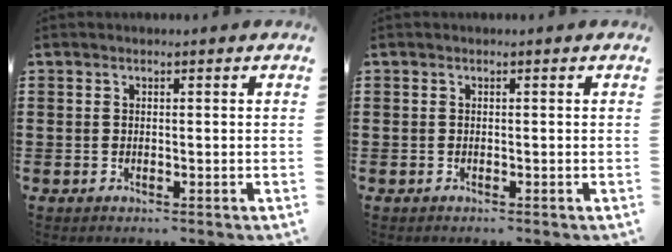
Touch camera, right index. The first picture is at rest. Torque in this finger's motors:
{"motor_torque": [-0.14, -0.20, -0.08, -0.03]}